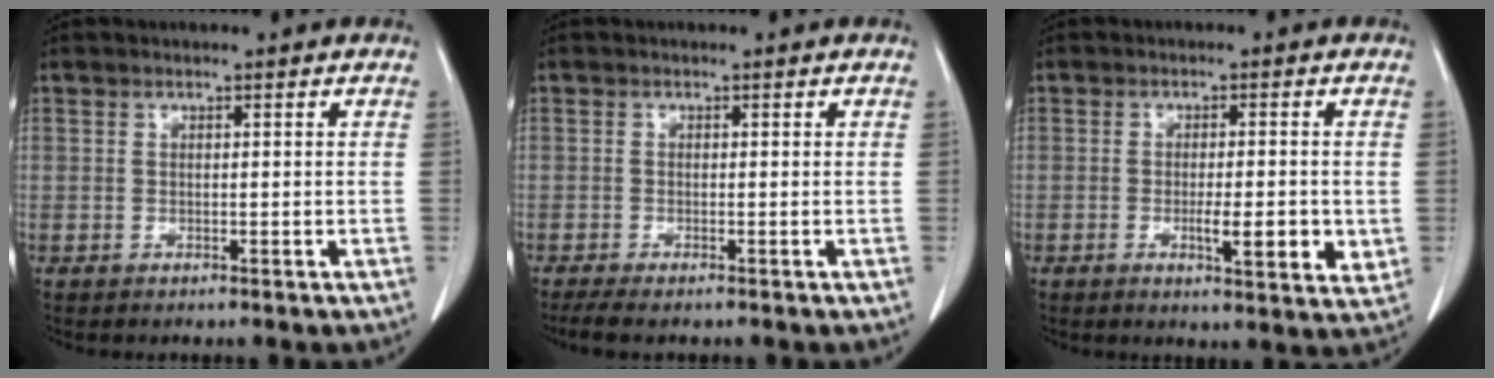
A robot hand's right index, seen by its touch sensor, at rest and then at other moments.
{"total": 3.1, "force": [-2.4, 0.5, 1.9], "torque": [-0.032, -0.010, -0.038]}
{"total": 6.6, "force": [-1.2, 1.4, 6.3], "torque": [-0.097, -0.011, -0.016]}